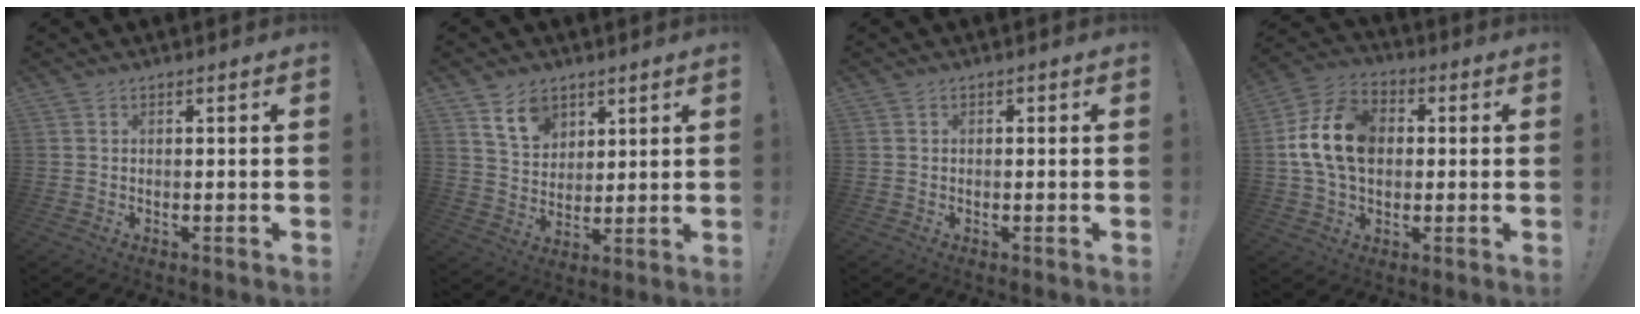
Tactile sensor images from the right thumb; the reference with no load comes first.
{"total": 9.9, "force": [6.3, 6.6, 4.0], "torque": [-0.073, -0.027, 0.122]}
{"total": 0.8, "force": [-0.4, 0.7, 0.2], "torque": [-0.010, 0.006, -0.005]}
{"total": 16.1, "force": [1.7, 11.7, 10.9], "torque": [-0.200, 0.010, 0.035]}